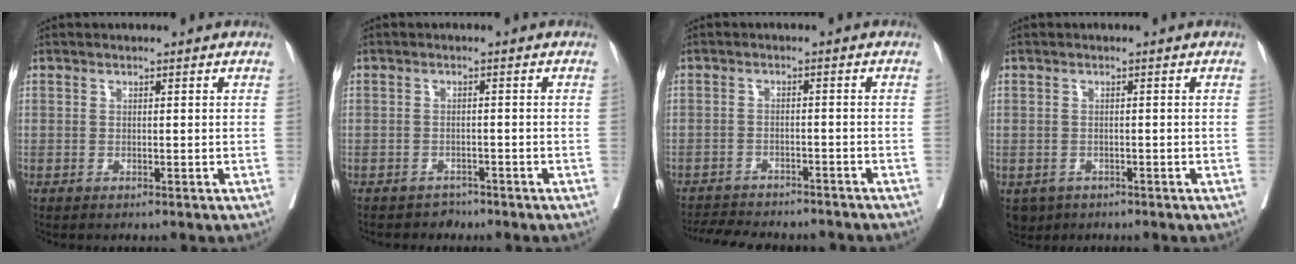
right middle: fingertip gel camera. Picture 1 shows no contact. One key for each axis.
{"total": 3.1, "fx": -2.7, "fy": 1.5, "fz": -0.2, "tx": 0.000, "ty": 0.003, "tz": -0.044}
{"total": 12.1, "fx": -11.1, "fy": 2.8, "fz": 3.8, "tx": -0.072, "ty": 0.003, "tz": -0.146}
{"total": 3.7, "fx": -2.4, "fy": 2.8, "fz": 0.8, "tx": -0.008, "ty": 0.001, "tz": -0.035}